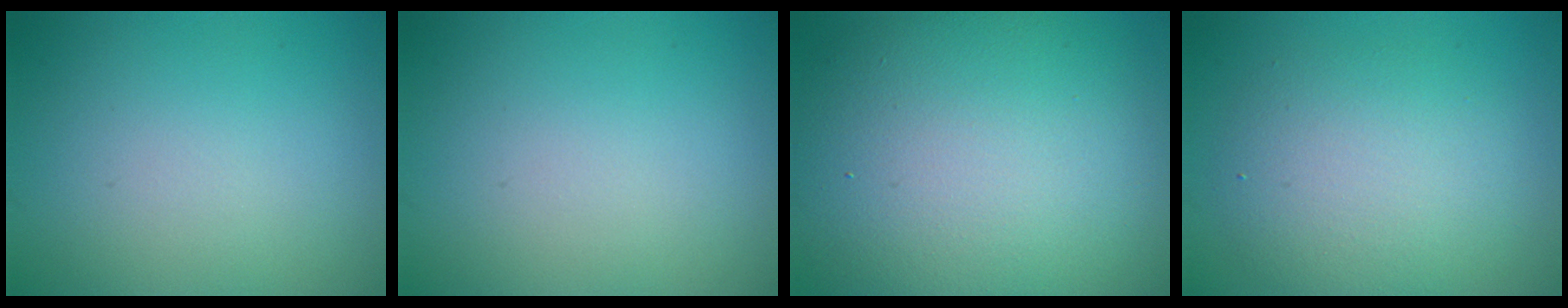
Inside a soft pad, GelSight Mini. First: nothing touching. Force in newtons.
{"total": 0.0}
{"total": 14.6, "press": 14.6, "slide": 0.8}
{"total": 4.8, "press": 4.8, "slide": 0.1}